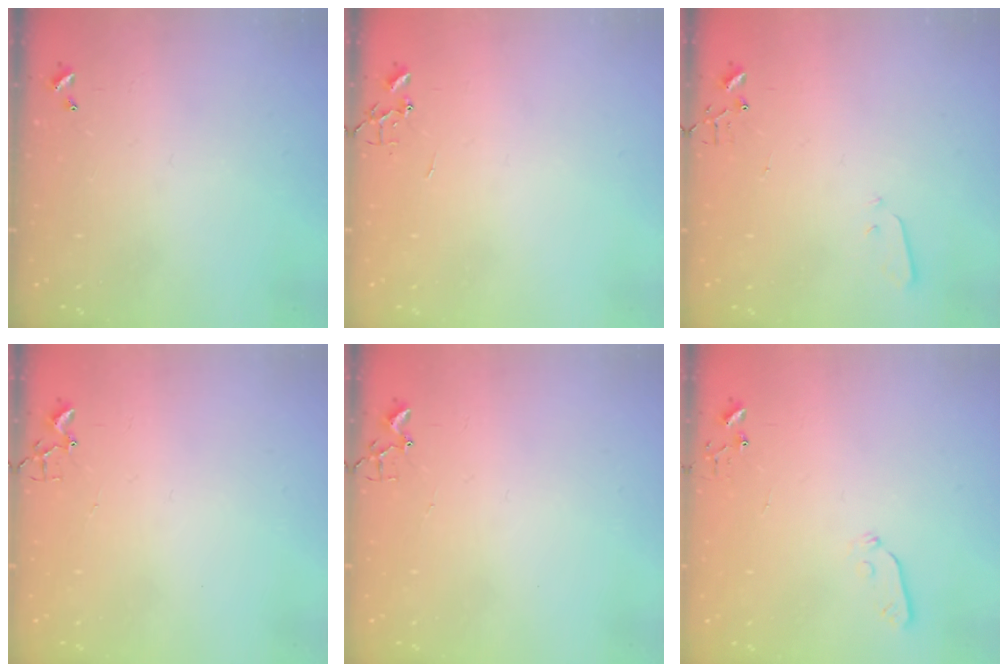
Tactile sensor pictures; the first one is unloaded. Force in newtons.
{"total": 0.0}
{"total": 2.1, "press": 2.1, "slide": 0.3}
{"total": 1.9, "press": 1.9, "slide": 0.2}
{"total": 1.9, "press": 1.9, "slide": 0.2}
{"total": 3.9, "press": 3.8, "slide": 0.8}